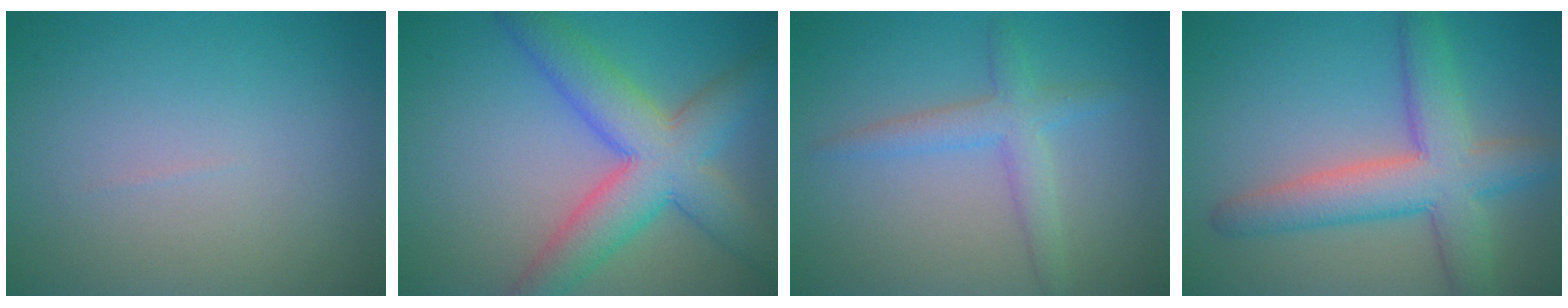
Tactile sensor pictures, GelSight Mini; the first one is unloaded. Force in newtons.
{"total": 7.9, "press": 7.9, "slide": 0.4}
{"total": 2.9, "press": 2.9, "slide": 0.1}
{"total": 7.0, "press": 7.0, "slide": 0.4}